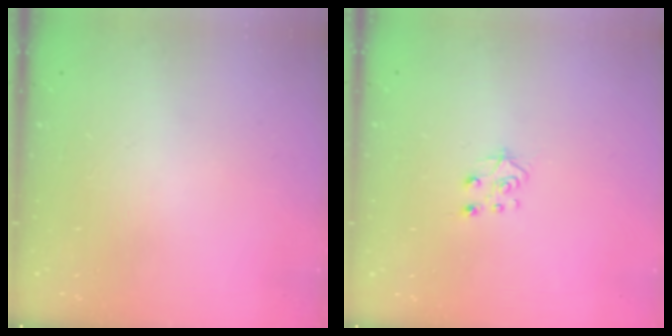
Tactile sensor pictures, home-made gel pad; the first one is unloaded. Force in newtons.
{"total": 6.9, "press": 6.9, "slide": 0.6}